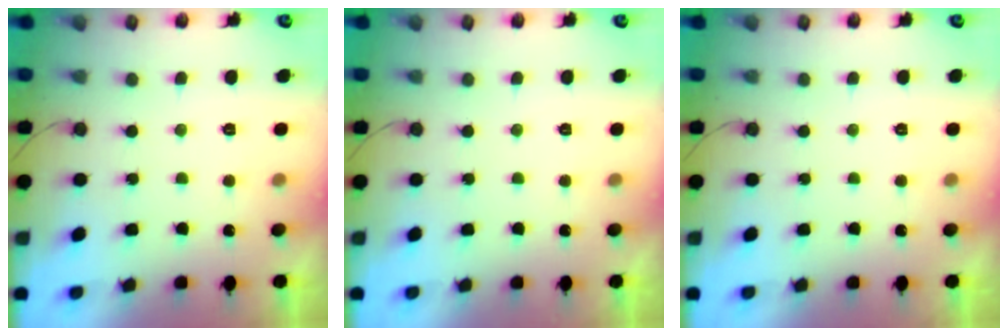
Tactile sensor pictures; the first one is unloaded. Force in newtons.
{"total": 0.0}
{"total": 0.0}